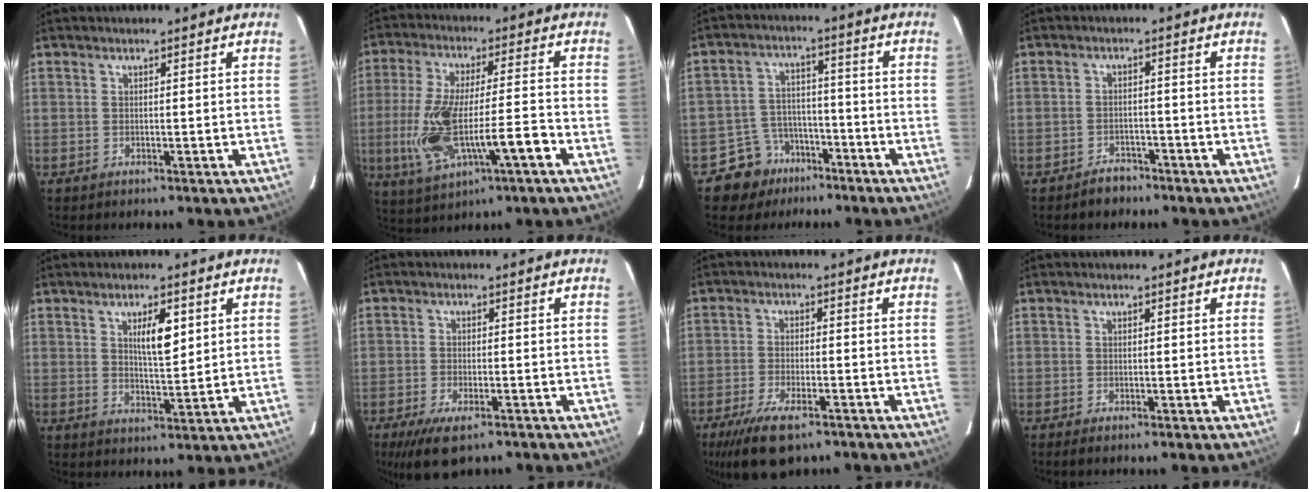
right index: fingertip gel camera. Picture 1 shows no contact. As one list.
[{"total": 13.9, "force": [-4.3, 3.0, 12.9], "torque": [-0.256, 0.002, -0.066]}, {"total": 8.8, "force": [-5.4, 6.8, 1.2], "torque": [-0.020, 0.033, -0.082]}, {"total": 2.9, "force": [-2.3, 1.6, 0.5], "torque": [-0.013, 0.005, -0.033]}, {"total": 5.4, "force": [2.1, 1.4, 4.8], "torque": [-0.083, -0.001, 0.039]}, {"total": 8.4, "force": [-6.1, 2.7, 5.0], "torque": [-0.085, -0.013, -0.097]}, {"total": 9.7, "force": [-7.0, 2.8, 6.1], "torque": [-0.108, -0.017, -0.114]}, {"total": 1.6, "force": [-1.2, 0.2, 0.9], "torque": [-0.014, -0.003, -0.015]}]